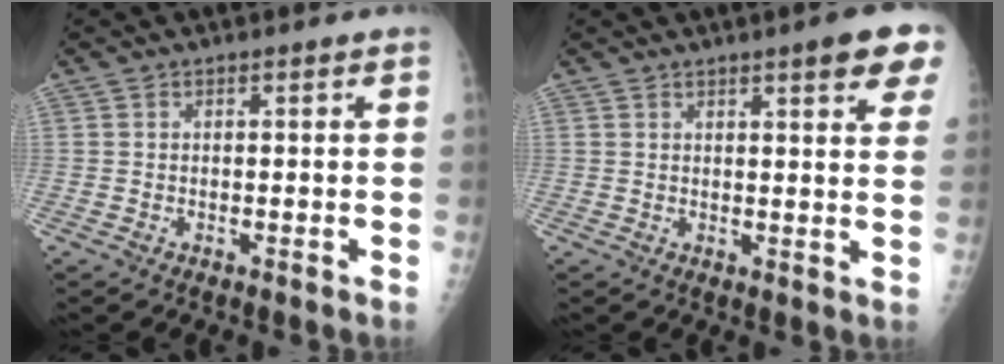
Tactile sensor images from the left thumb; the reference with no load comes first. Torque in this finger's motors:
{"motor_torque": [1.98, 1.64, 1.45, -0.67, 0.22]}